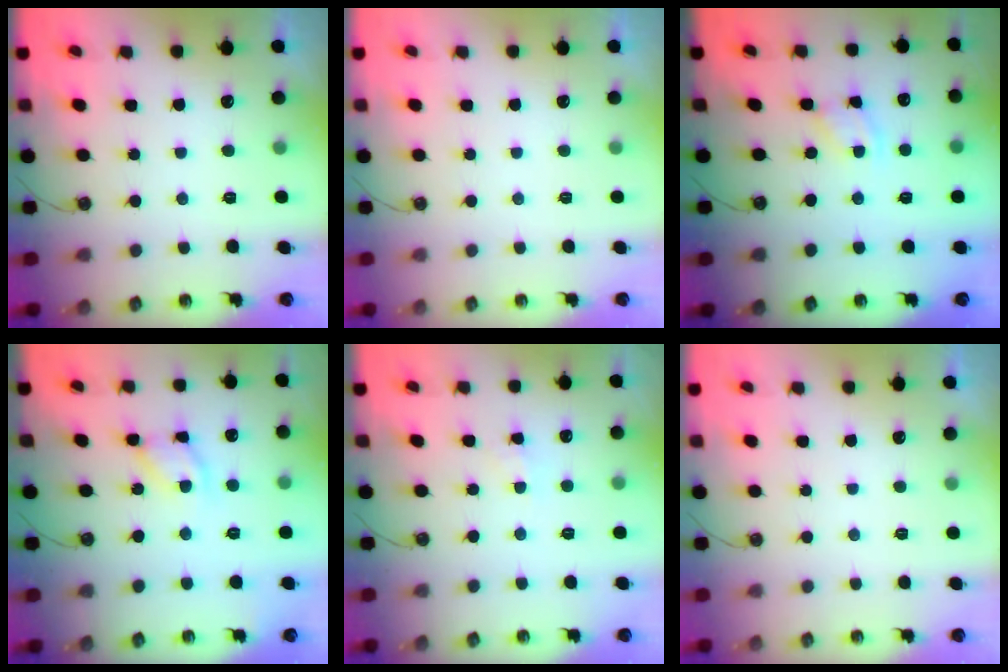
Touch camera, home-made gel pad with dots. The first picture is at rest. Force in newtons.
{"total": 0.0}
{"total": 2.3, "press": 2.3, "slide": 0.1}
{"total": 11.0, "press": 11.0, "slide": 0.7}
{"total": 2.0, "press": 2.0, "slide": 0.3}
{"total": 0.0}